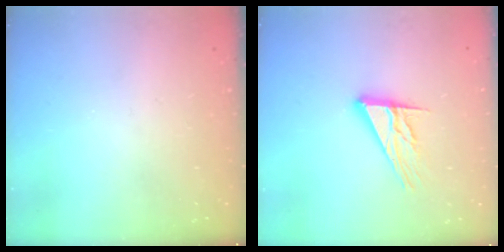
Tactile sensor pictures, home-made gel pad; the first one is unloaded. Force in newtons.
{"total": 12.0, "press": 11.9, "slide": 0.7}